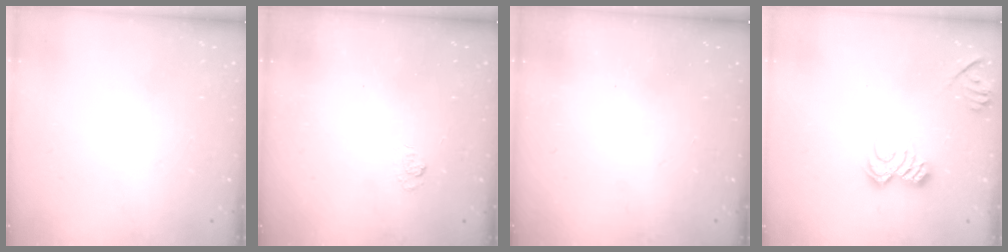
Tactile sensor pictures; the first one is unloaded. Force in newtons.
{"total": 2.9, "press": 2.5, "slide": 1.5}
{"total": 2.4, "press": 2.3, "slide": 0.8}
{"total": 9.3, "press": 9.3, "slide": 0.3}